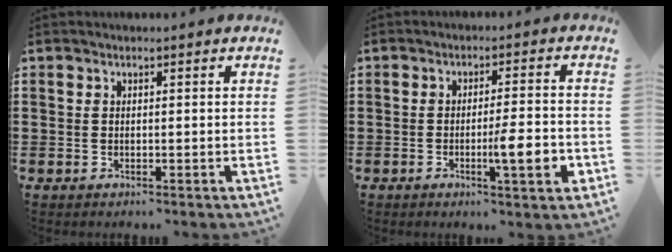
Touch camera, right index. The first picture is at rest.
{"total": 7.2, "force": [-2.1, 0.9, 6.8], "torque": [-0.091, -0.011, -0.035]}